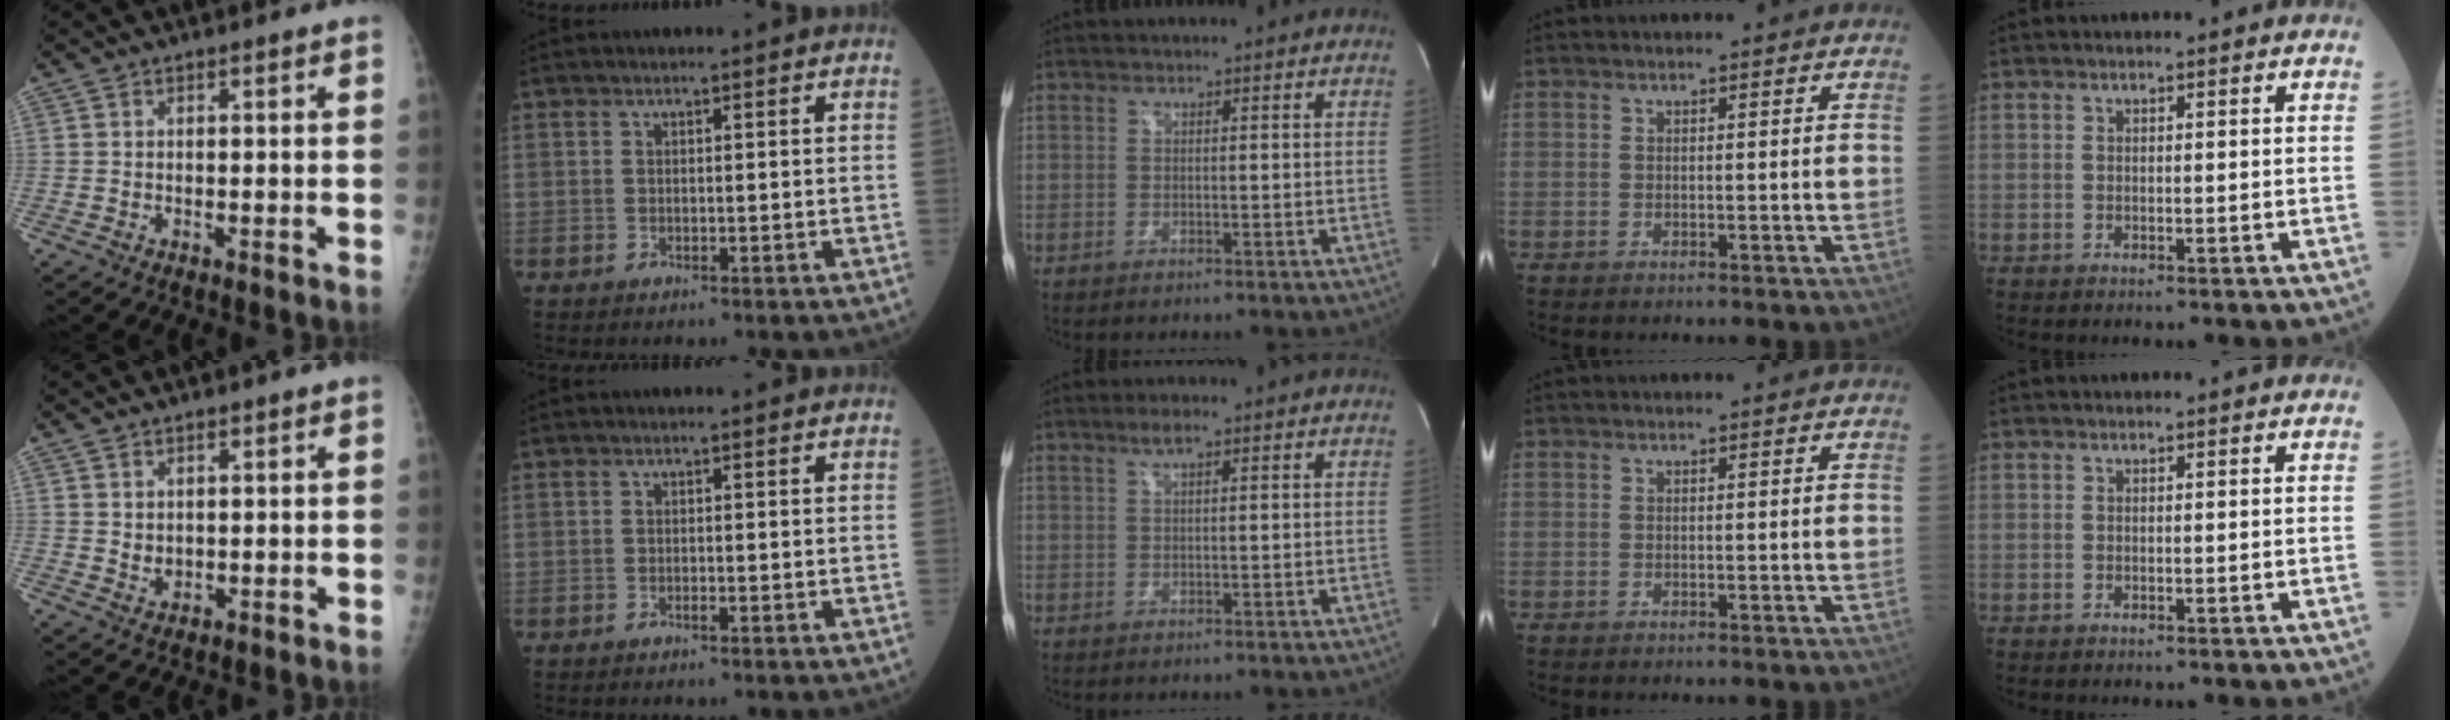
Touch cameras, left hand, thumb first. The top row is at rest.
{"thumb": {"total": 2.4, "force": [1.2, 1.6, 1.4], "torque": [-0.016, -0.012, 0.029]}, "middle": {"total": 2.0, "force": [1.3, 0.3, 1.5], "torque": [-0.035, 0.004, 0.024]}}